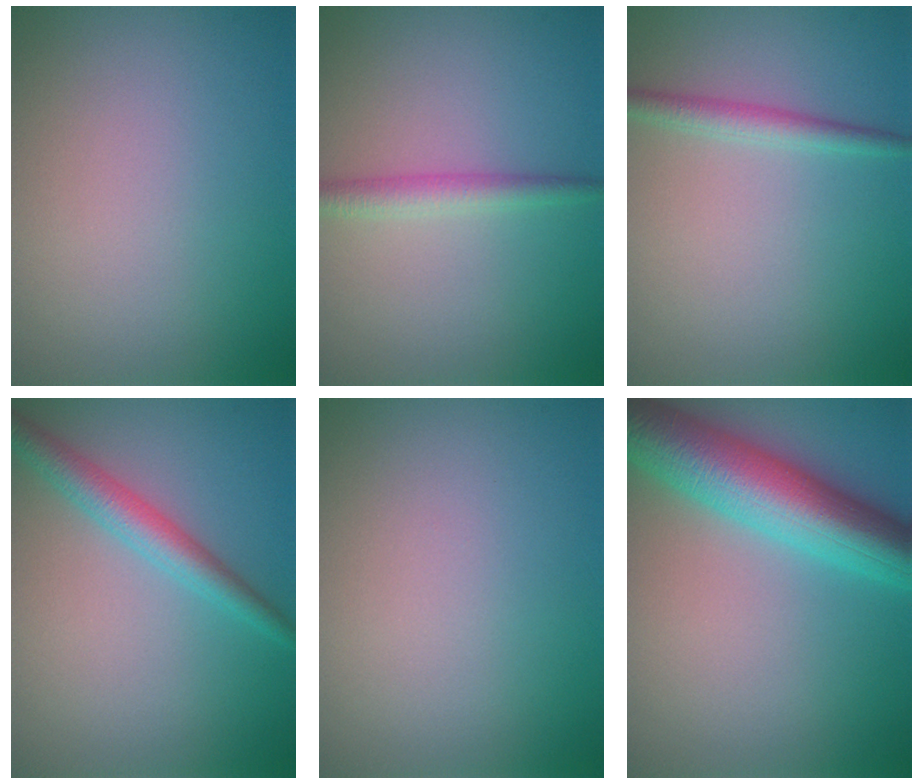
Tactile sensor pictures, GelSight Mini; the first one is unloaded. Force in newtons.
{"total": 2.1, "press": 2.1, "slide": 0.0}
{"total": 1.9, "press": 1.9, "slide": 0.1}
{"total": 3.0, "press": 3.0, "slide": 0.1}
{"total": 0.0}
{"total": 8.8, "press": 8.8, "slide": 0.0}